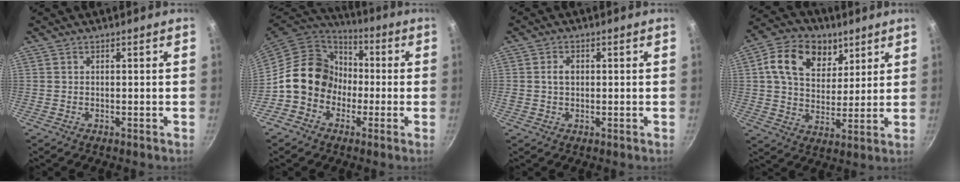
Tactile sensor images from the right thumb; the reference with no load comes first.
{"total": 15.0, "force": [-1.9, 12.9, 7.4], "torque": [-0.078, 0.049, -0.046]}
{"total": 2.7, "force": [0.3, 2.0, 1.8], "torque": [-0.023, 0.004, 0.004]}
{"total": 14.5, "force": [6.3, 10.3, 8.0], "torque": [-0.113, -0.019, 0.097]}